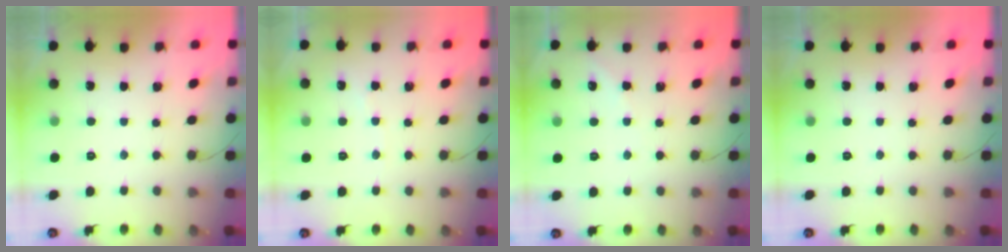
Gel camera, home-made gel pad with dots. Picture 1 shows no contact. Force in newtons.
{"total": 2.9, "press": 2.9, "slide": 0.5}
{"total": 2.2, "press": 2.2, "slide": 0.4}
{"total": 0.0}